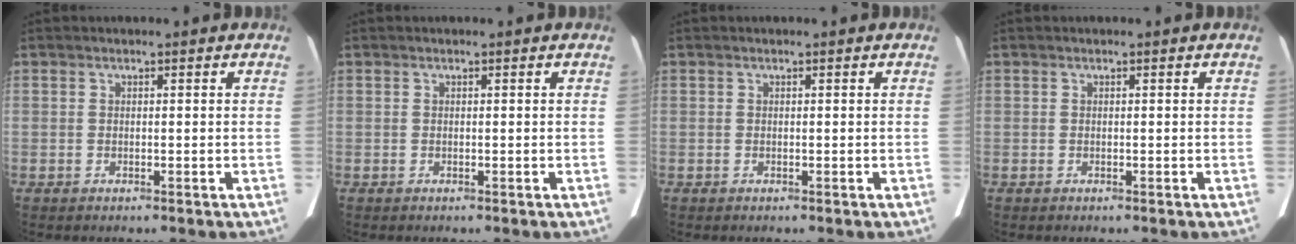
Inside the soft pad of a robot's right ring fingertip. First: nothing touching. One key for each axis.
{"total": 0.0}
{"total": 0.0}
{"total": 0.0}